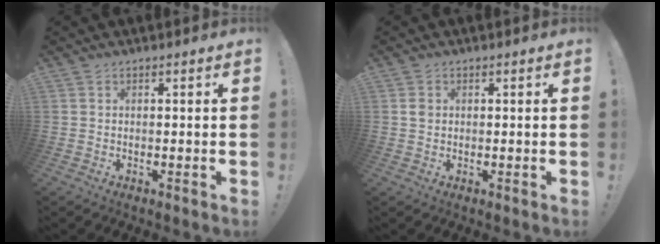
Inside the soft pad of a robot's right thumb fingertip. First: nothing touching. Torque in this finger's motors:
{"motor_torque": [0.18, 0.45, 0.27, -0.36, 0.03]}